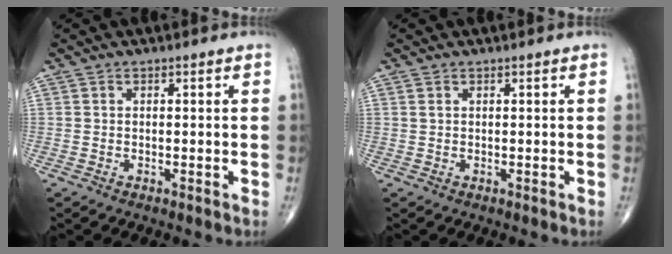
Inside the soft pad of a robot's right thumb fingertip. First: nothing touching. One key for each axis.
{"total": 0.6, "fx": 0.3, "fy": 0.3, "fz": 0.4, "tx": -0.009, "ty": 0.005, "tz": 0.008}